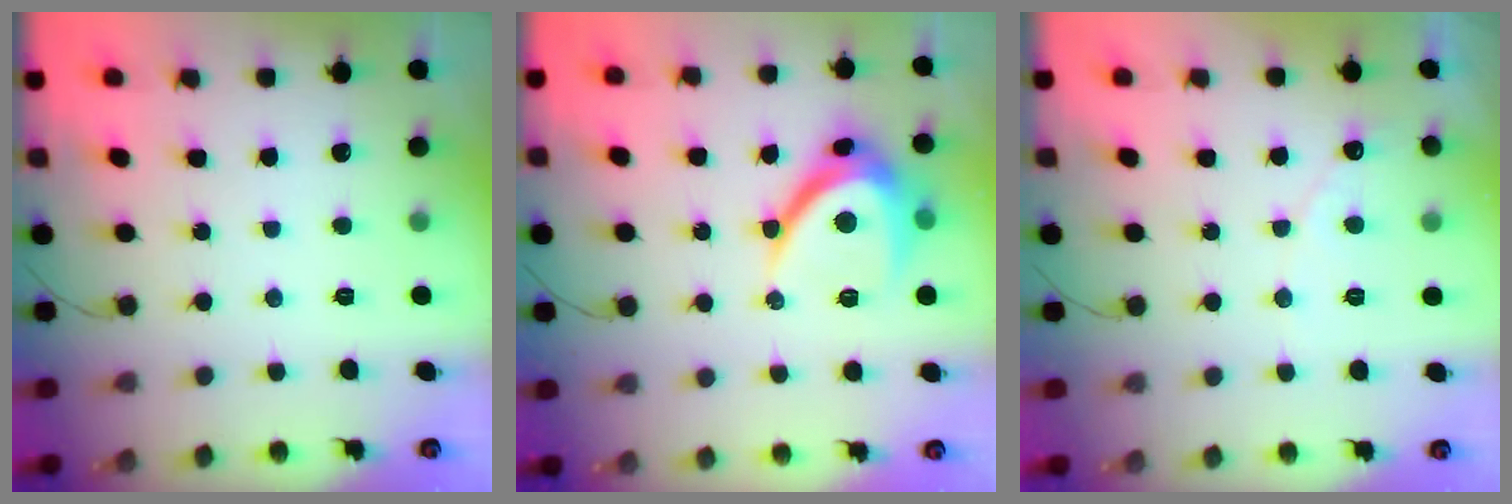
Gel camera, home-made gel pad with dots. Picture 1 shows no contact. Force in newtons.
{"total": 10.6, "press": 10.6, "slide": 0.6}
{"total": 3.9, "press": 3.9, "slide": 0.2}